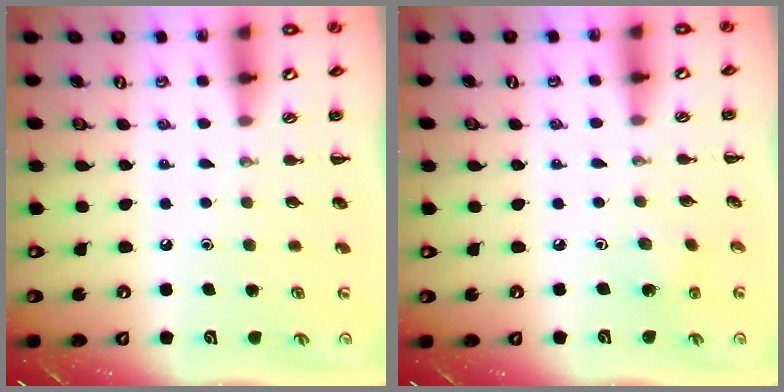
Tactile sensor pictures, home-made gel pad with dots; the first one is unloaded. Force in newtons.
{"total": 1.1, "press": 1.0, "slide": 0.5}